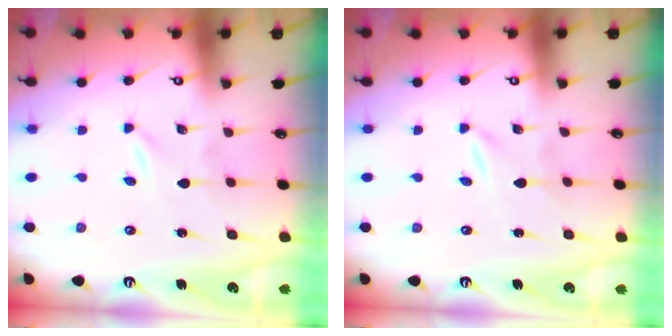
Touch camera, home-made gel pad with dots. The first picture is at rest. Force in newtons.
{"total": 0.0}